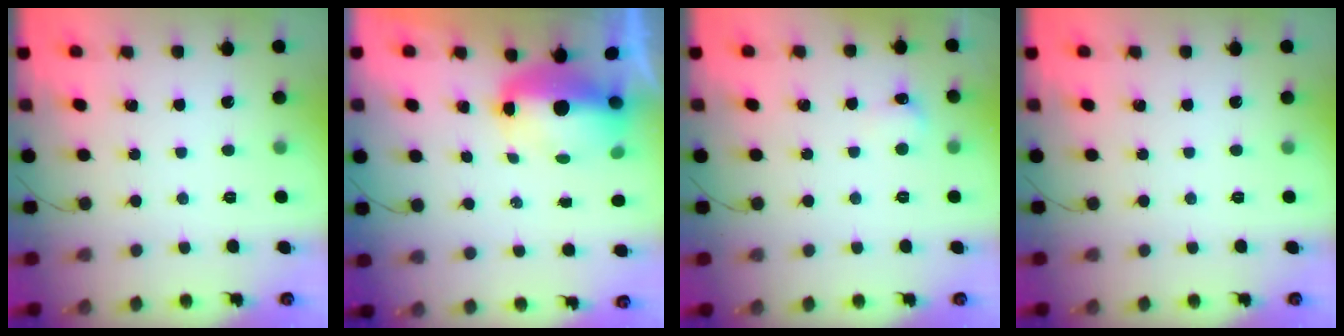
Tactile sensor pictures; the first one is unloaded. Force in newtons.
{"total": 7.8, "press": 7.5, "slide": 1.8}
{"total": 5.2, "press": 5.0, "slide": 1.4}
{"total": 0.0}